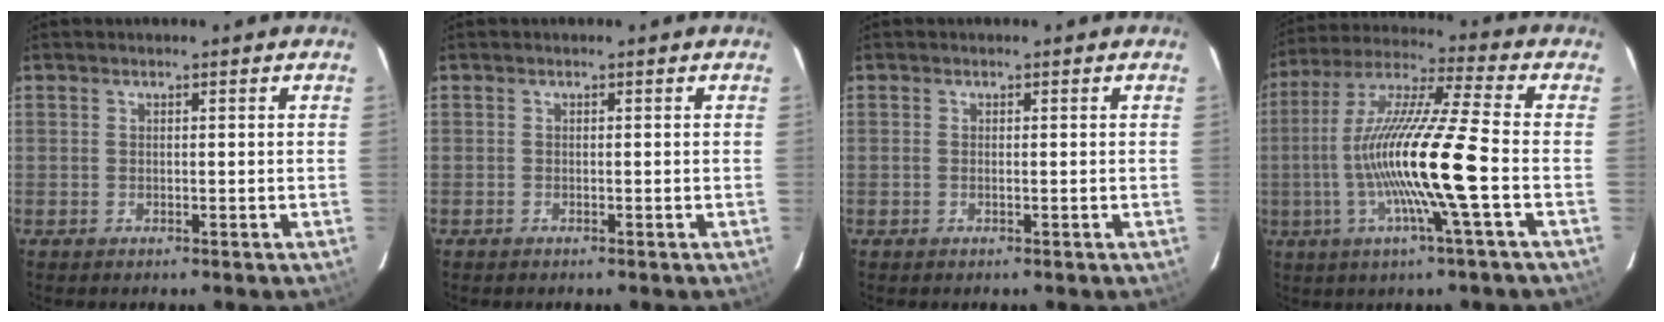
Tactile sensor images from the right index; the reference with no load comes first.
{"total": 0.0}
{"total": 0.0}
{"total": 17.3, "force": [-3.6, -0.8, 16.9], "torque": [-0.323, -0.004, -0.070]}